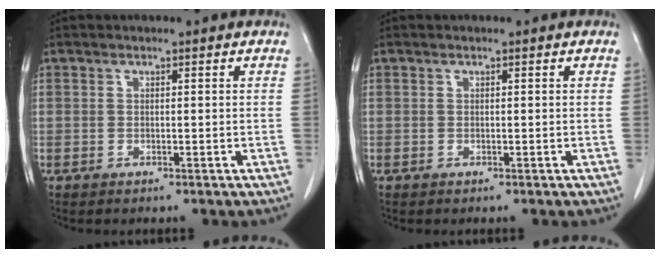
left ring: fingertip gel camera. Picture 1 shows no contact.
{"total": 0.0}